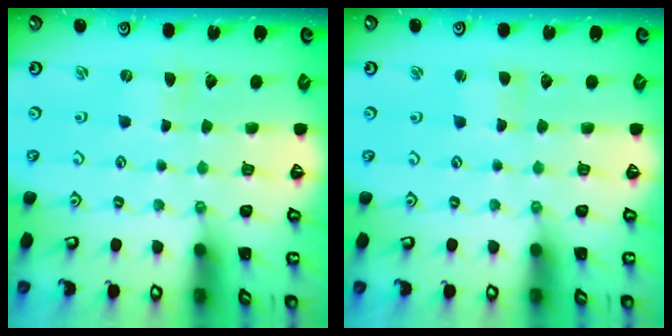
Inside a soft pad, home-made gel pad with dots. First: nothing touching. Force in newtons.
{"total": 0.9, "press": 0.9, "slide": 0.1}